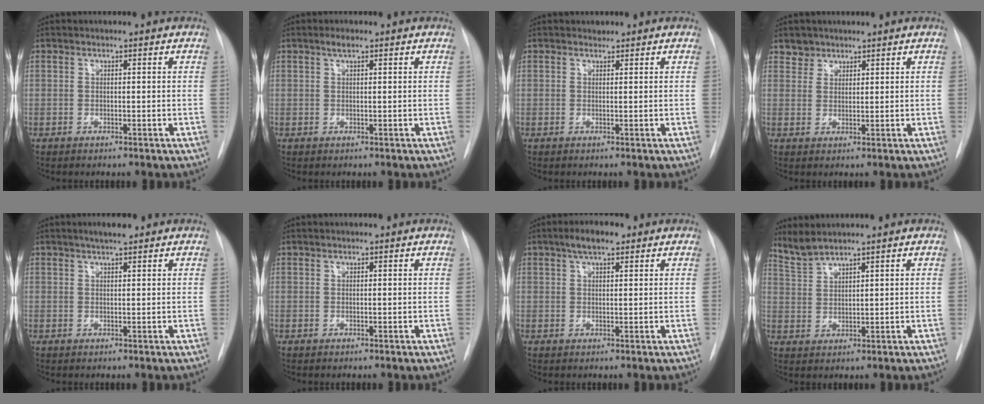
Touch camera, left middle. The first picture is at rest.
{"total": 1.2, "force": [0.8, 0.3, 0.8], "torque": [-0.014, 0.006, 0.015]}
{"total": 0.6, "force": [0.6, 0.3, -0.1], "torque": [-0.002, 0.001, 0.006]}
{"total": 2.4, "force": [1.8, 1.5, -0.3], "torque": [0.014, 0.007, 0.027]}
{"total": 2.5, "force": [1.9, 0.4, 1.6], "torque": [-0.031, 0.005, 0.030]}
{"total": 0.0}
{"total": 4.0, "force": [2.6, 1.4, 2.8], "torque": [-0.050, 0.011, 0.042]}
{"total": 3.6, "force": [3.5, -0.2, 0.7], "torque": [-0.026, 0.004, 0.082]}